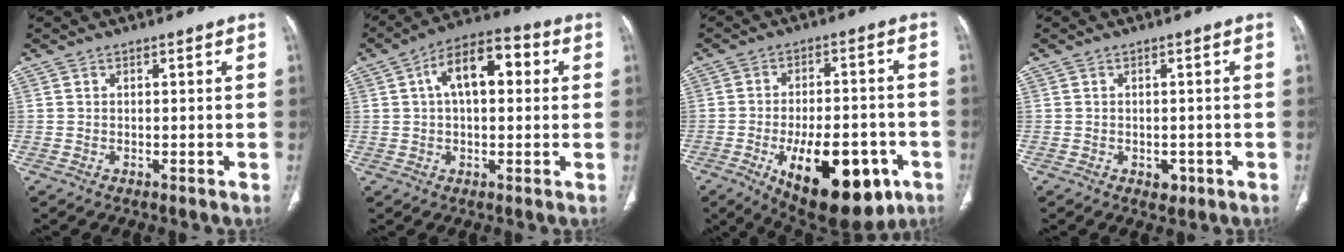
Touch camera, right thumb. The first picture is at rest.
{"total": 11.9, "force": [2.7, 6.3, 9.8], "torque": [-0.142, 0.028, 0.034]}
{"total": 18.8, "force": [-7.2, 8.7, 15.0], "torque": [-0.209, 0.015, -0.085]}
{"total": 1.9, "force": [-0.8, 1.4, 1.0], "torque": [-0.004, 0.002, -0.005]}